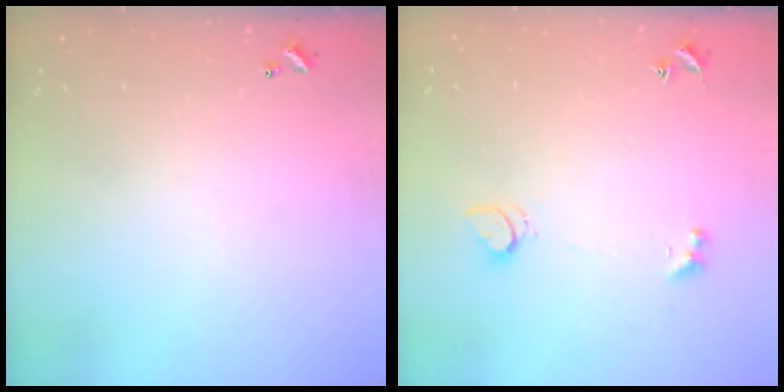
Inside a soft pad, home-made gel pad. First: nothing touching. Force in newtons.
{"total": 4.0, "press": 3.9, "slide": 0.8}